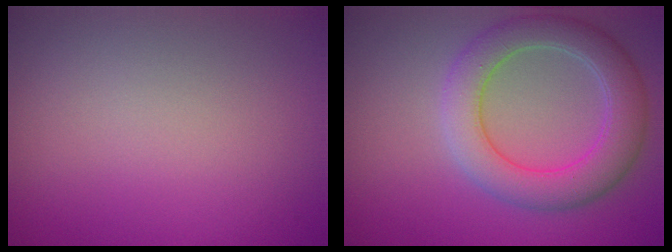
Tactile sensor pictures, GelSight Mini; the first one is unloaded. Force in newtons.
{"total": 5.5, "press": 5.4, "slide": 0.3}